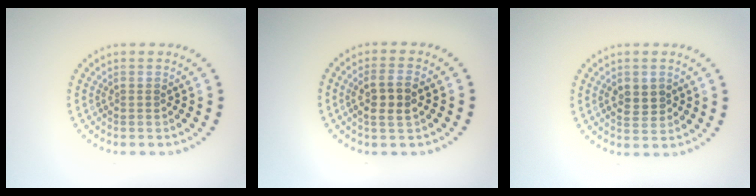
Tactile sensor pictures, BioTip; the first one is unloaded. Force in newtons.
{"total": 2.9, "press": 2.7, "slide": 0.9}
{"total": 2.3, "press": 2.3, "slide": 0.3}